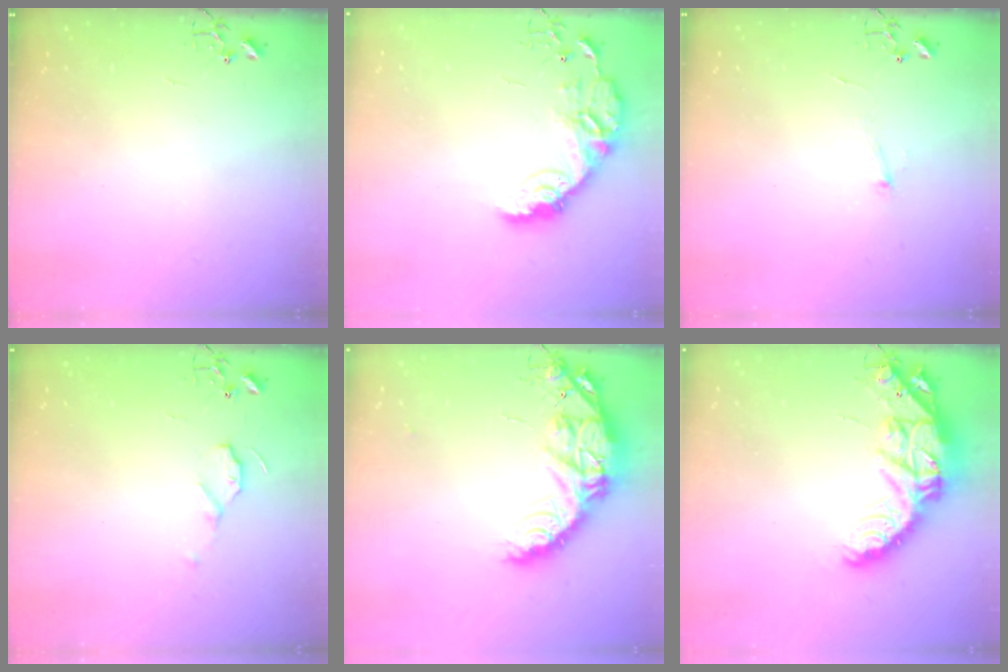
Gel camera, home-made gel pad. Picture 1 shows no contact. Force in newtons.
{"total": 14.5, "press": 14.5, "slide": 1.0}
{"total": 4.1, "press": 4.0, "slide": 0.6}
{"total": 7.0, "press": 6.9, "slide": 0.8}
{"total": 17.5, "press": 17.4, "slide": 1.4}
{"total": 19.5, "press": 19.4, "slide": 1.3}